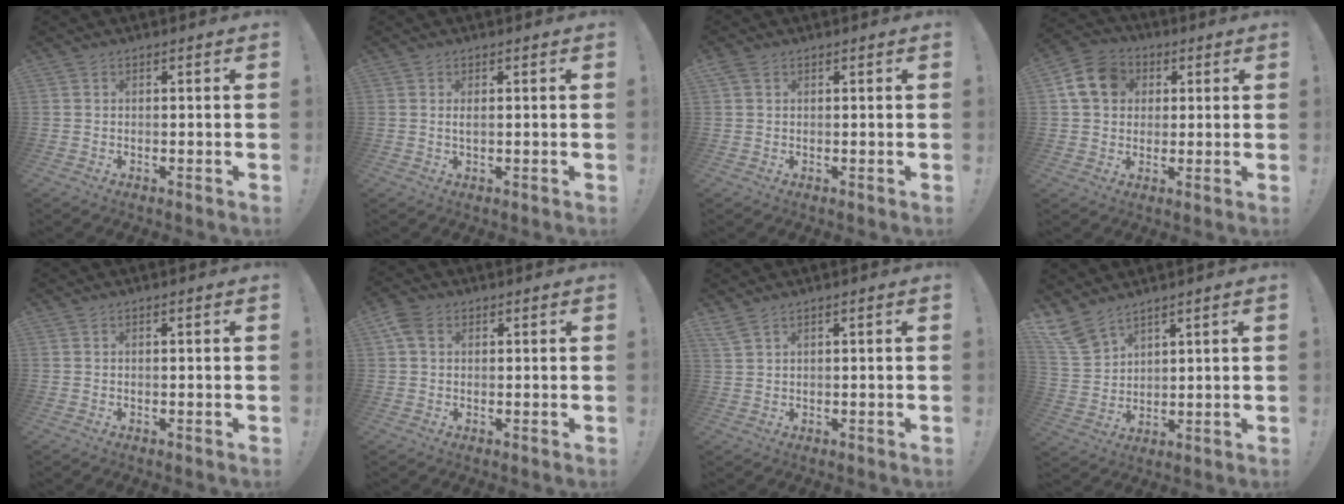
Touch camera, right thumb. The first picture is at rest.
{"total": 1.3, "force": [0.2, 0.1, 1.3], "torque": [-0.022, -0.001, 0.001]}
{"total": 1.9, "force": [1.0, 1.2, 1.0], "torque": [-0.017, 0.002, 0.019]}
{"total": 12.4, "force": [3.4, 10.2, 6.2], "torque": [-0.096, 0.008, 0.075]}
{"total": 0.0}
{"total": 5.1, "force": [1.8, 3.6, 3.1], "torque": [-0.065, 0.003, 0.038]}
{"total": 2.6, "force": [1.9, 0.4, 1.8], "torque": [-0.040, -0.008, 0.038]}
{"total": 8.8, "force": [7.3, 3.8, 3.1], "torque": [-0.073, -0.040, 0.148]}